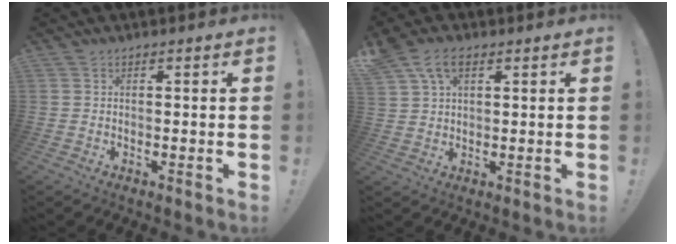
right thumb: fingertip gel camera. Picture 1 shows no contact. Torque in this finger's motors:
{"motor_torque": [0.51, 2.84, 0.58, 0.28, 0.15]}